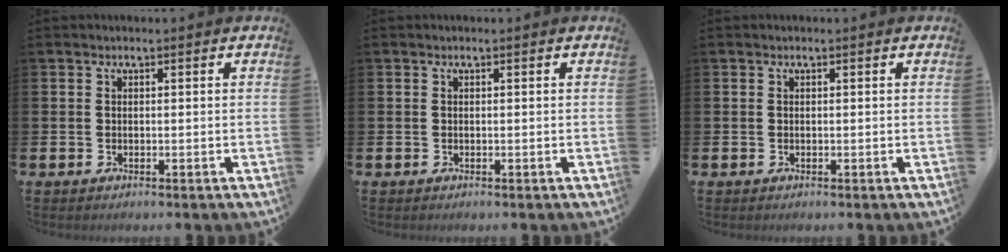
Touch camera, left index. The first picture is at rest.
{"total": 0.0}
{"total": 0.0}